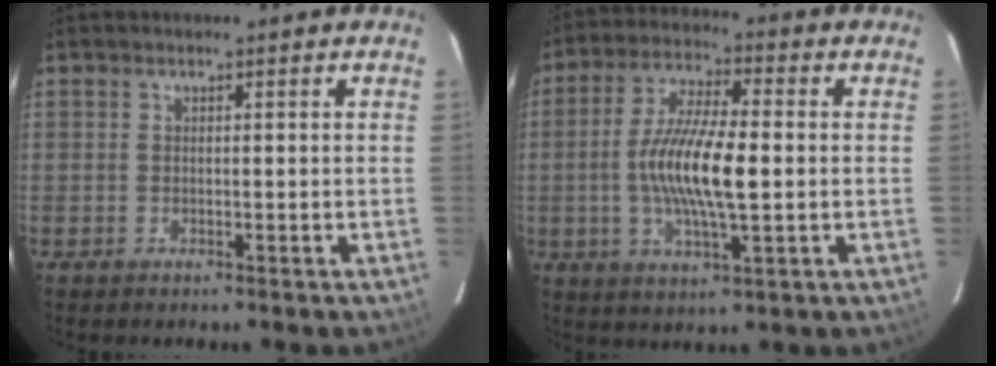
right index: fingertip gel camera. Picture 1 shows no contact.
{"total": 12.7, "force": [-0.9, 3.2, 12.2], "torque": [-0.239, 0.002, -0.017]}